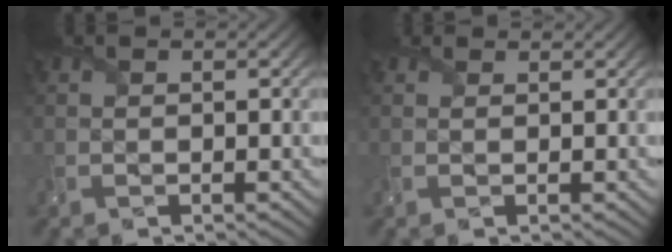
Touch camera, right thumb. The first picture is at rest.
{"total": 1.1, "force": [1.0, 0.4, 0.2], "torque": [-0.006, 0.000, 0.015]}